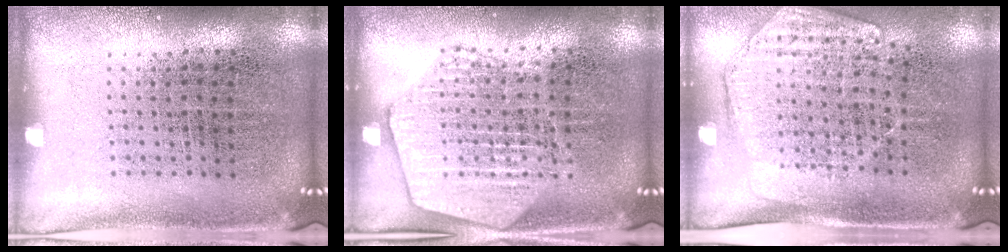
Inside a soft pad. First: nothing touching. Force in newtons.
{"total": 1.9, "press": 1.8, "slide": 0.5}
{"total": 1.7, "press": 1.5, "slide": 0.9}